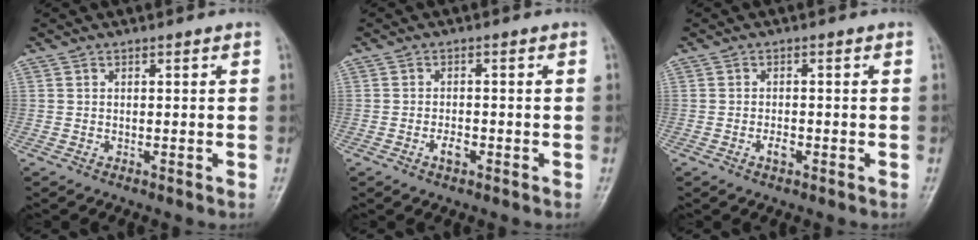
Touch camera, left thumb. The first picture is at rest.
{"total": 2.2, "force": [-1.0, 1.1, 1.6], "torque": [-0.028, 0.007, -0.017]}
{"total": 1.8, "force": [-0.8, 0.9, 1.3], "torque": [-0.023, 0.005, -0.012]}